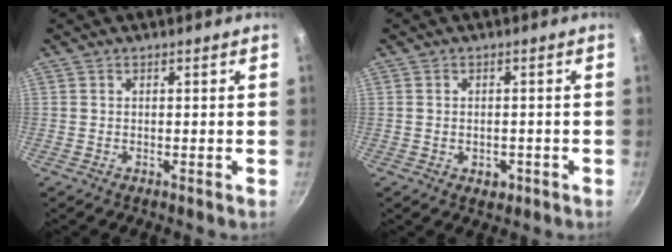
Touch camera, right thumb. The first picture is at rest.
{"total": 2.7, "force": [-1.0, 1.9, 1.7], "torque": [-0.020, 0.005, -0.009]}